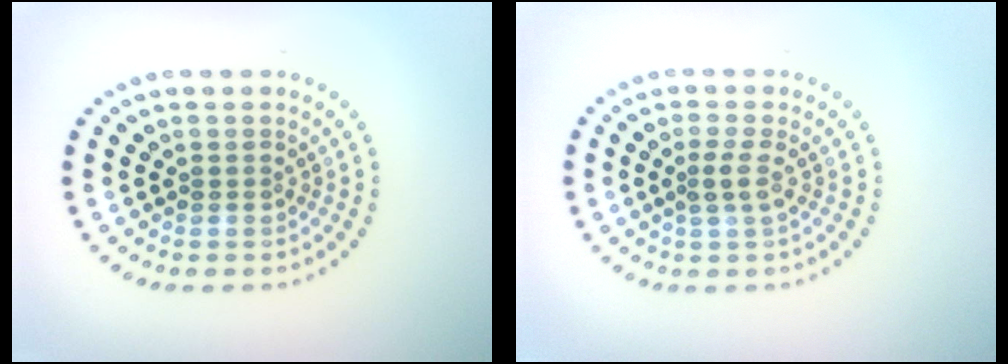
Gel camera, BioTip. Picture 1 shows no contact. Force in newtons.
{"total": 1.6, "press": 1.2, "slide": 1.0}